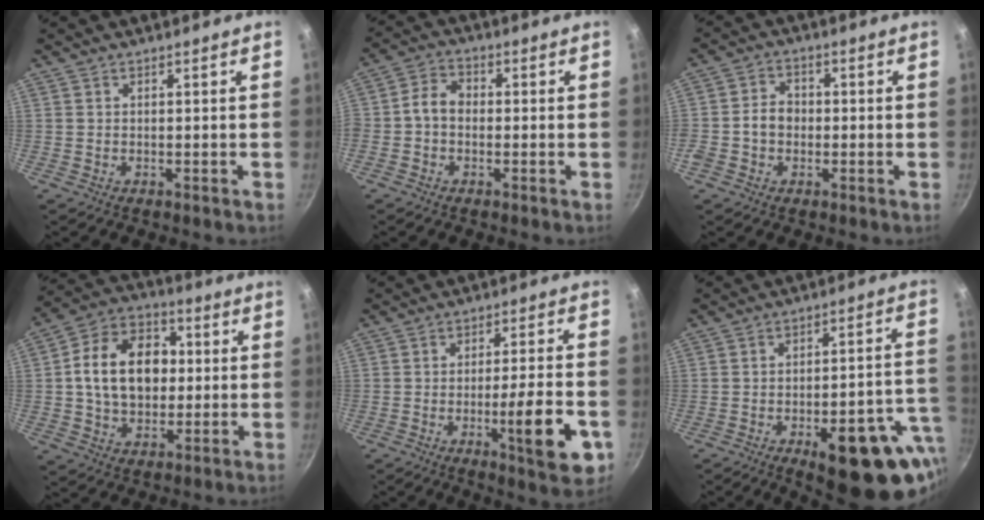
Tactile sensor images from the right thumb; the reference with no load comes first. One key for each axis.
{"total": 4.6, "fx": -1.0, "fy": 3.4, "fz": 2.9, "tx": -0.045, "ty": 0.023, "tz": -0.034}
{"total": 5.0, "fx": -1.1, "fy": 4.1, "fz": 2.6, "tx": -0.027, "ty": 0.020, "tz": -0.027}
{"total": 16.6, "fx": 1.1, "fy": 12.2, "fz": 11.2, "tx": -0.152, "ty": 0.024, "tz": 0.009}
{"total": 13.3, "fx": -4.7, "fy": 2.7, "fz": 12.1, "tx": -0.162, "ty": 0.019, "tz": -0.066}
{"total": 23.2, "fx": -9.1, "fy": 9.2, "fz": 19.3, "tx": -0.195, "ty": 0.027, "tz": -0.110}